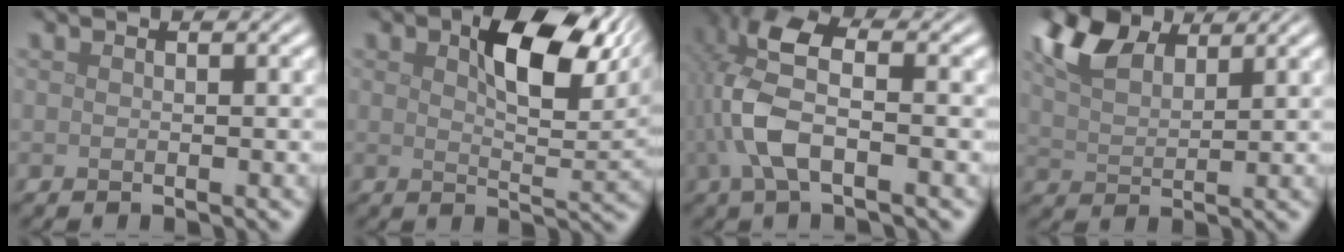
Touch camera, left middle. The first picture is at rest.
{"total": 8.3, "force": [3.3, 3.7, 6.7], "torque": [-0.100, 0.000, 0.052]}
{"total": 6.3, "force": [-0.9, 2.6, 5.7], "torque": [-0.133, 0.016, -0.025]}
{"total": 6.7, "force": [4.5, 3.0, 3.9], "torque": [-0.095, 0.018, 0.086]}